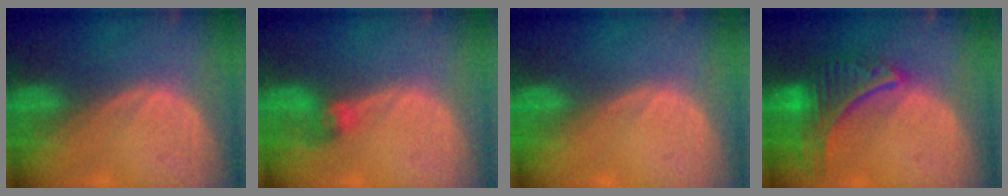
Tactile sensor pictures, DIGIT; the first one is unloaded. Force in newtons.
{"total": 2.7, "press": 2.7, "slide": 0.3}
{"total": 0.0}
{"total": 9.2, "press": 8.1, "slide": 4.4}